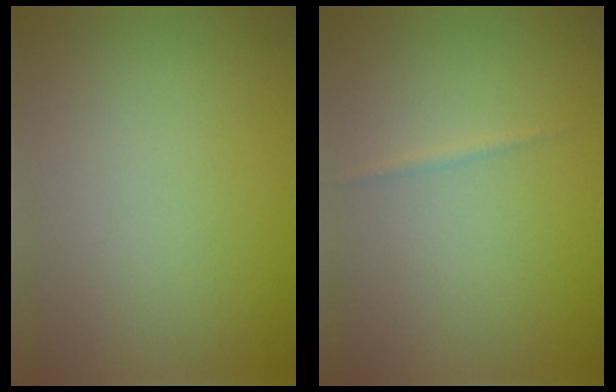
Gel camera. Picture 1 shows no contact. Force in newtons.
{"total": 0.6, "press": 0.6, "slide": 0.0}